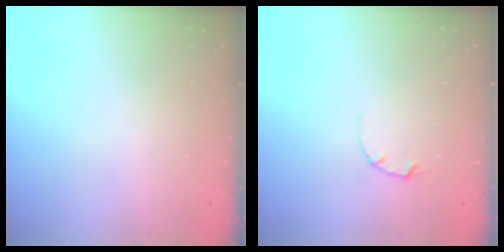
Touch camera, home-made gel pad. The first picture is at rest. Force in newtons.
{"total": 2.1, "press": 2.1, "slide": 0.1}